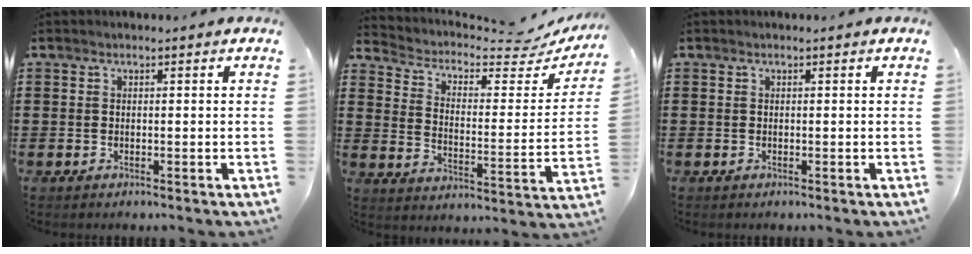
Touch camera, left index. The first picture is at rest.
{"total": 4.0, "force": [3.2, 1.5, 1.8], "torque": [-0.057, -0.029, 0.047]}
{"total": 0.0}